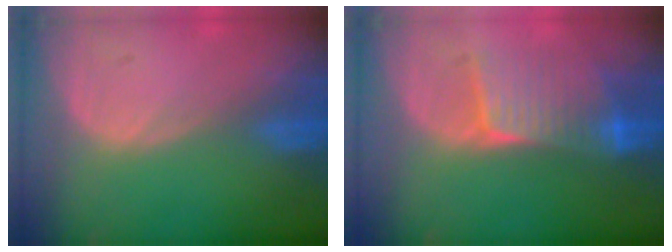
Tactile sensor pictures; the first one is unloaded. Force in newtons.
{"total": 6.8, "press": 6.8, "slide": 0.5}